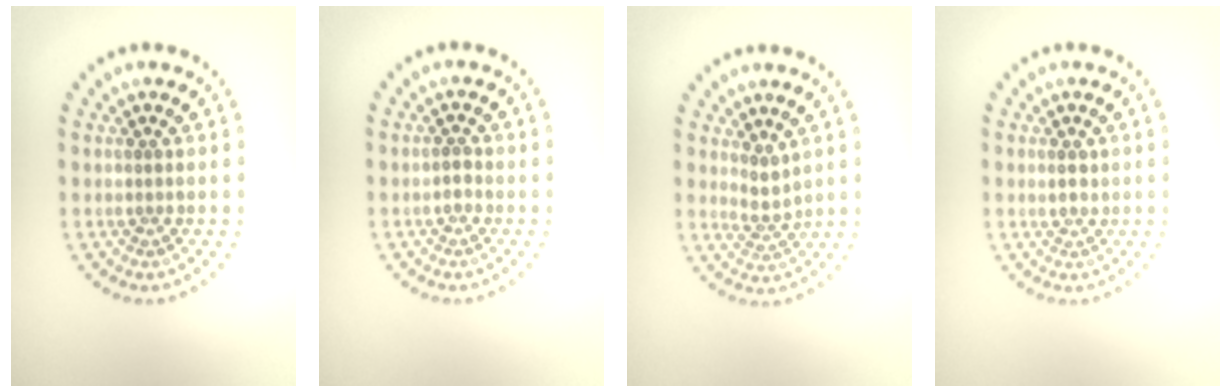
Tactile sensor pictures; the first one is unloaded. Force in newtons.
{"total": 0.9, "press": 0.9, "slide": 0.2}
{"total": 1.9, "press": 1.3, "slide": 1.3}
{"total": 1.1, "press": 1.0, "slide": 0.5}